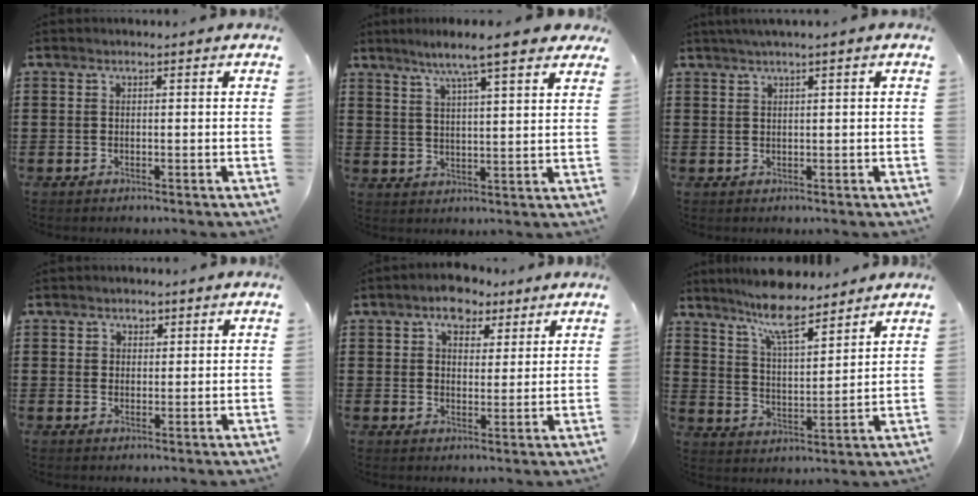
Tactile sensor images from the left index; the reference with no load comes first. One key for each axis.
{"total": 7.9, "fx": 6.2, "fy": 0.6, "fz": 4.9, "tx": -0.103, "ty": -0.013, "tz": 0.106}
{"total": 1.4, "fx": 0.9, "fy": -0.3, "fz": 1.0, "tx": -0.019, "ty": -0.002, "tz": 0.016}
{"total": 2.0, "fx": 1.2, "fy": 1.6, "fz": 0.1, "tx": 0.000, "ty": 0.006, "tz": 0.020}
{"total": 5.7, "fx": 4.0, "fy": 3.3, "fz": 2.4, "tx": -0.040, "ty": 0.001, "tz": 0.070}
{"total": 9.6, "fx": 7.7, "fy": 1.6, "fz": 5.4, "tx": -0.117, "ty": -0.025, "tz": 0.140}